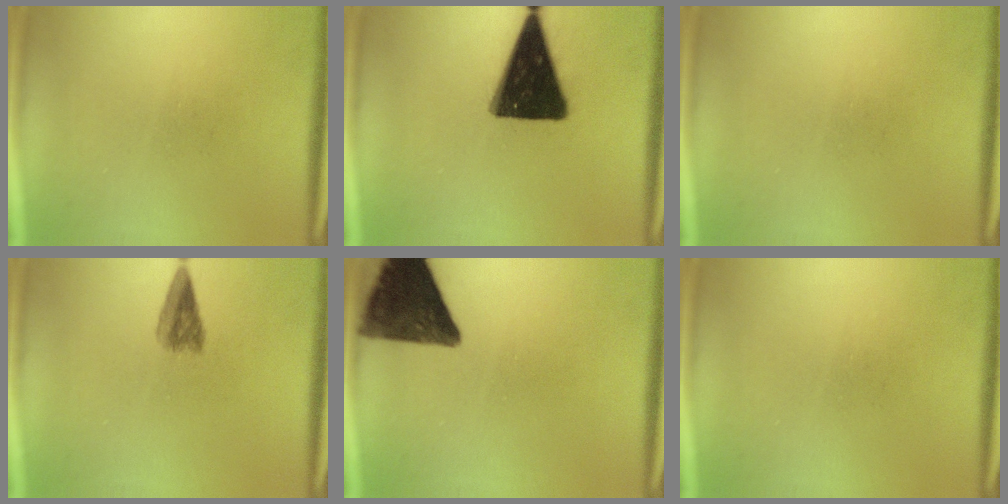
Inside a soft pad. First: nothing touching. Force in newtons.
{"total": 17.6}
{"total": 0.0}
{"total": 3.0}
{"total": 13.0}
{"total": 0.0}